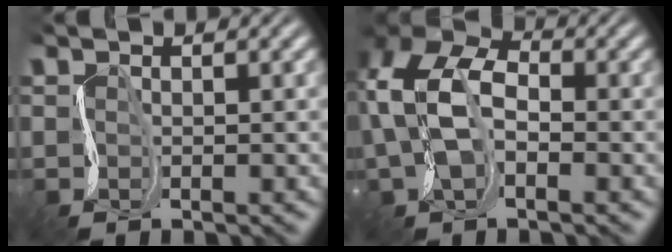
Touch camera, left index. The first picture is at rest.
{"total": 7.6, "force": [-0.1, 4.9, 5.8], "torque": [-0.135, 0.011, -0.011]}